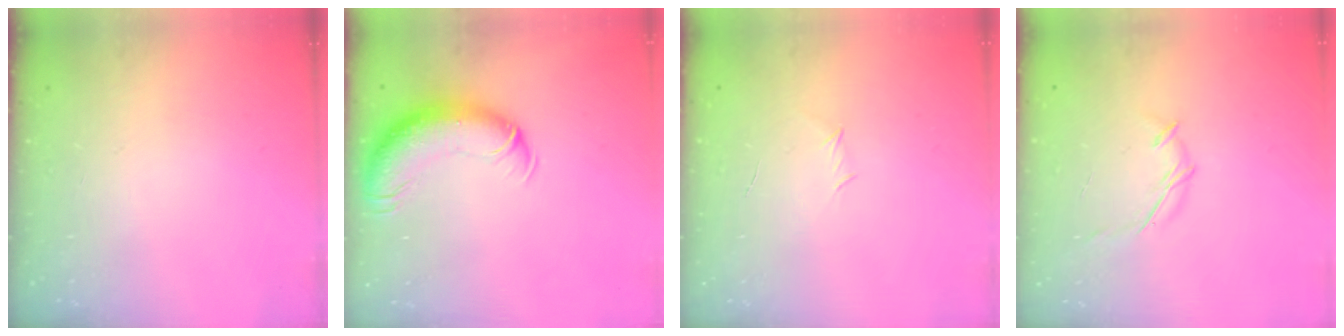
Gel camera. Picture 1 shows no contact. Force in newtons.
{"total": 13.5, "press": 13.1, "slide": 3.5}
{"total": 3.2, "press": 3.1, "slide": 0.8}
{"total": 4.7, "press": 4.5, "slide": 1.1}